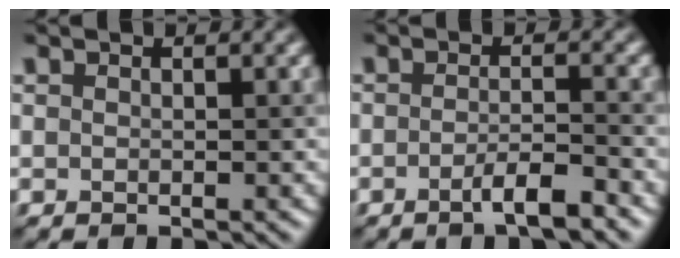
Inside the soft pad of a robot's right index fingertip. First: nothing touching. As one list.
[{"total": 2.9, "force": [-1.8, 0.2, 2.2], "torque": [-0.035, 0.016, -0.033]}]